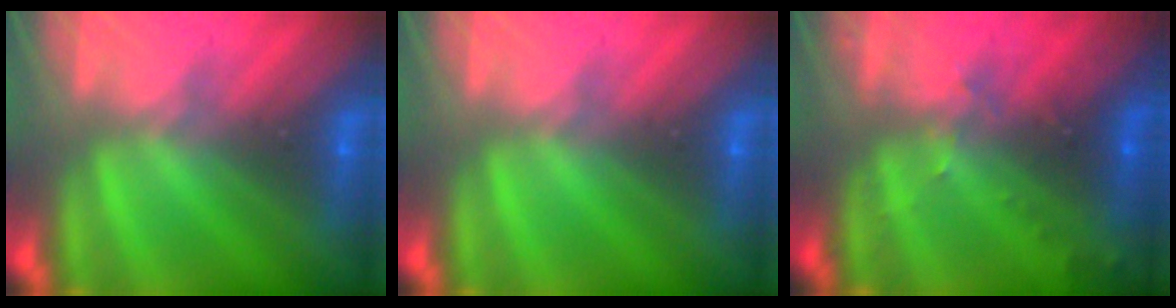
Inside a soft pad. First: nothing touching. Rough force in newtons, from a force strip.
{"total": 0.0}
{"total": 3.0}